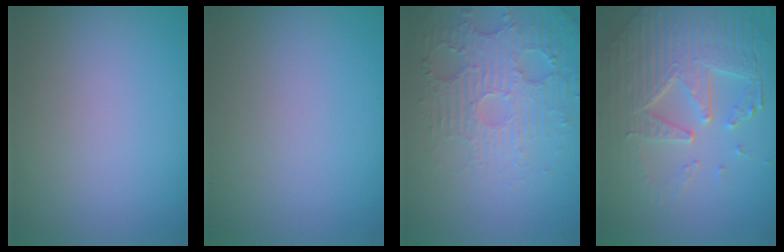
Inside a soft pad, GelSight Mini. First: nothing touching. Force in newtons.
{"total": 0.0}
{"total": 6.1, "press": 3.9, "slide": 4.6}
{"total": 8.1, "press": 5.7, "slide": 5.8}